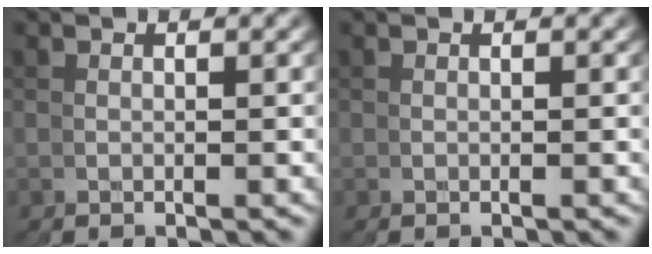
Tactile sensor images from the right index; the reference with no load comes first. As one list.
[{"total": 0.0}]